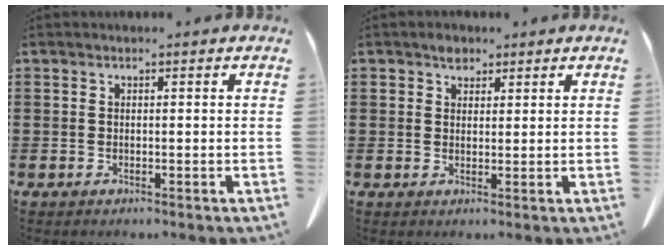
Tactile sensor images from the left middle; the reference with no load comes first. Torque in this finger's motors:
{"motor_torque": [0.02, 0.02, 0.01, 0.01]}